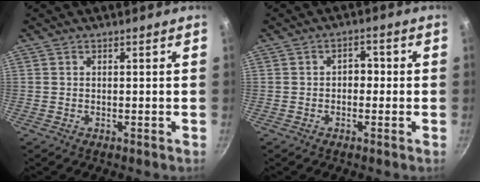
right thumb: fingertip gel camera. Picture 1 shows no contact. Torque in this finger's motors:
{"motor_torque": [-0.33, 0.15, -0.03, 0.14, 0.01]}